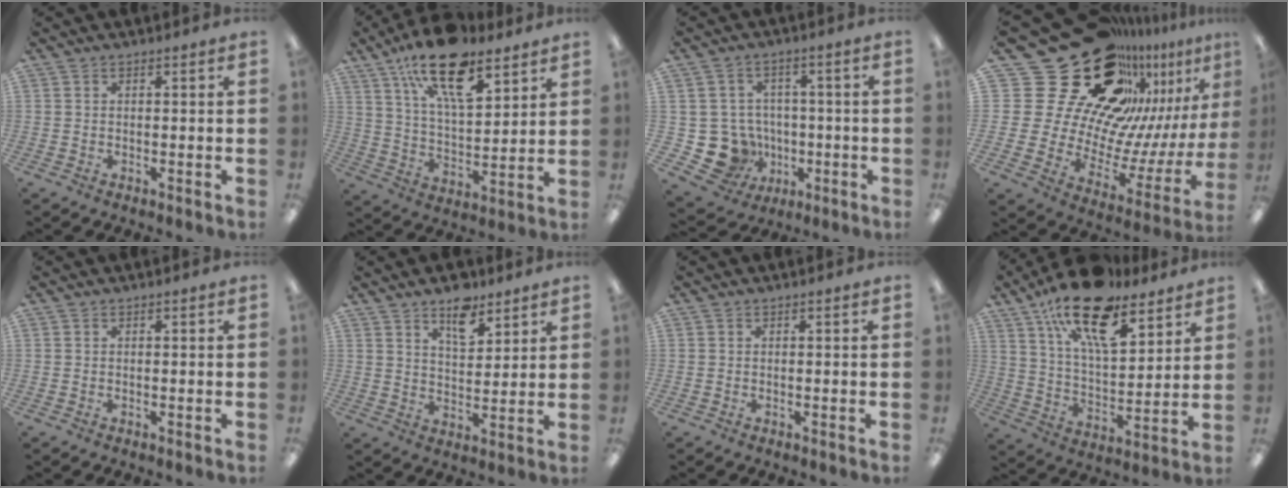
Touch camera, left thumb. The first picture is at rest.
{"total": 19.3, "force": [11.9, 8.3, 12.8], "torque": [-0.207, -0.056, 0.203]}
{"total": 11.4, "force": [-2.7, 10.5, 3.5], "torque": [-0.095, 0.017, -0.034]}
{"total": 34.9, "force": [22.5, 20.0, 17.6], "torque": [-0.274, -0.194, 0.457]}
{"total": 0.0}
{"total": 9.1, "force": [6.4, 4.4, 4.7], "torque": [-0.060, -0.034, 0.110]}
{"total": 0.0}
{"total": 20.5, "force": [13.3, 8.7, 13.1], "torque": [-0.210, -0.070, 0.228]}